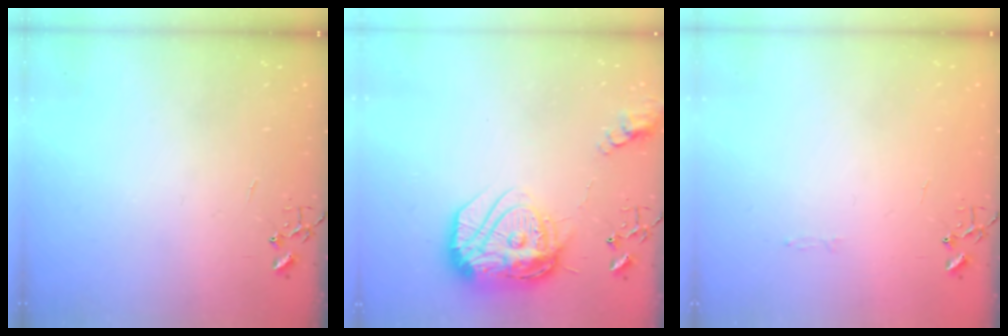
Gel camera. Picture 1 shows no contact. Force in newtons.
{"total": 20.2, "press": 20.1, "slide": 1.6}
{"total": 2.8, "press": 2.8, "slide": 0.4}